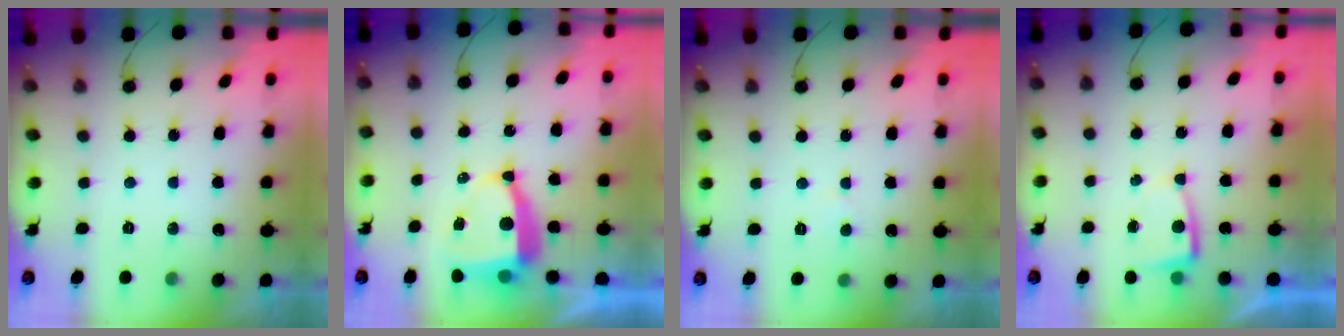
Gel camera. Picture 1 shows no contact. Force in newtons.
{"total": 8.2, "press": 8.1, "slide": 1.1}
{"total": 2.2, "press": 2.2, "slide": 0.3}
{"total": 2.0, "press": 2.0, "slide": 0.3}